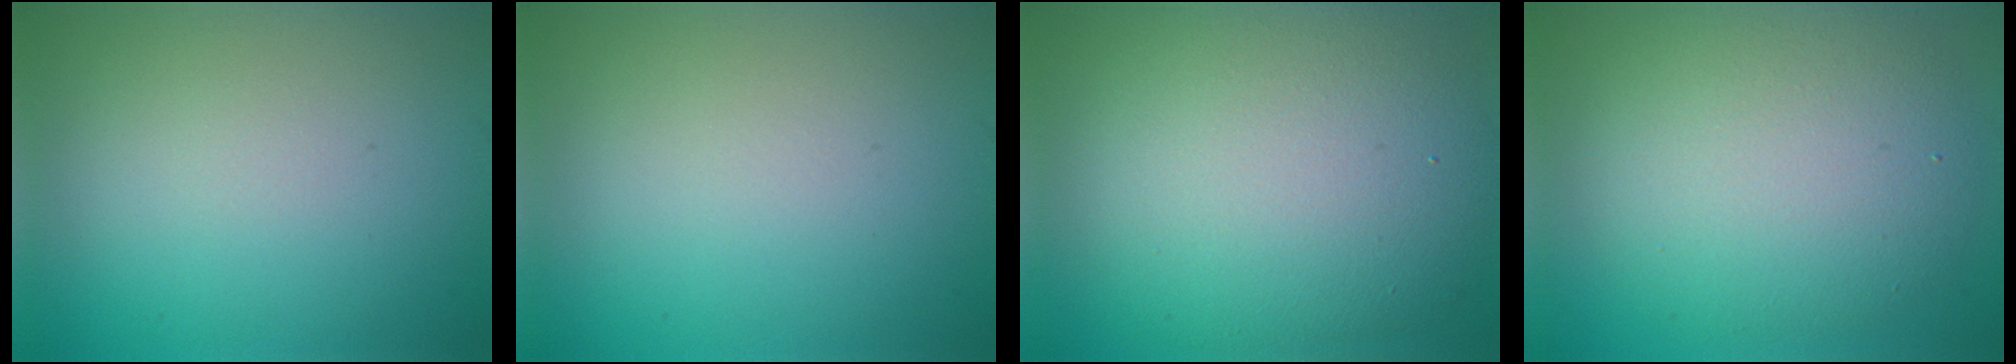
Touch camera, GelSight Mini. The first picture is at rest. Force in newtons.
{"total": 0.0}
{"total": 12.0, "press": 12.0, "slide": 0.9}
{"total": 7.8, "press": 7.8, "slide": 0.1}